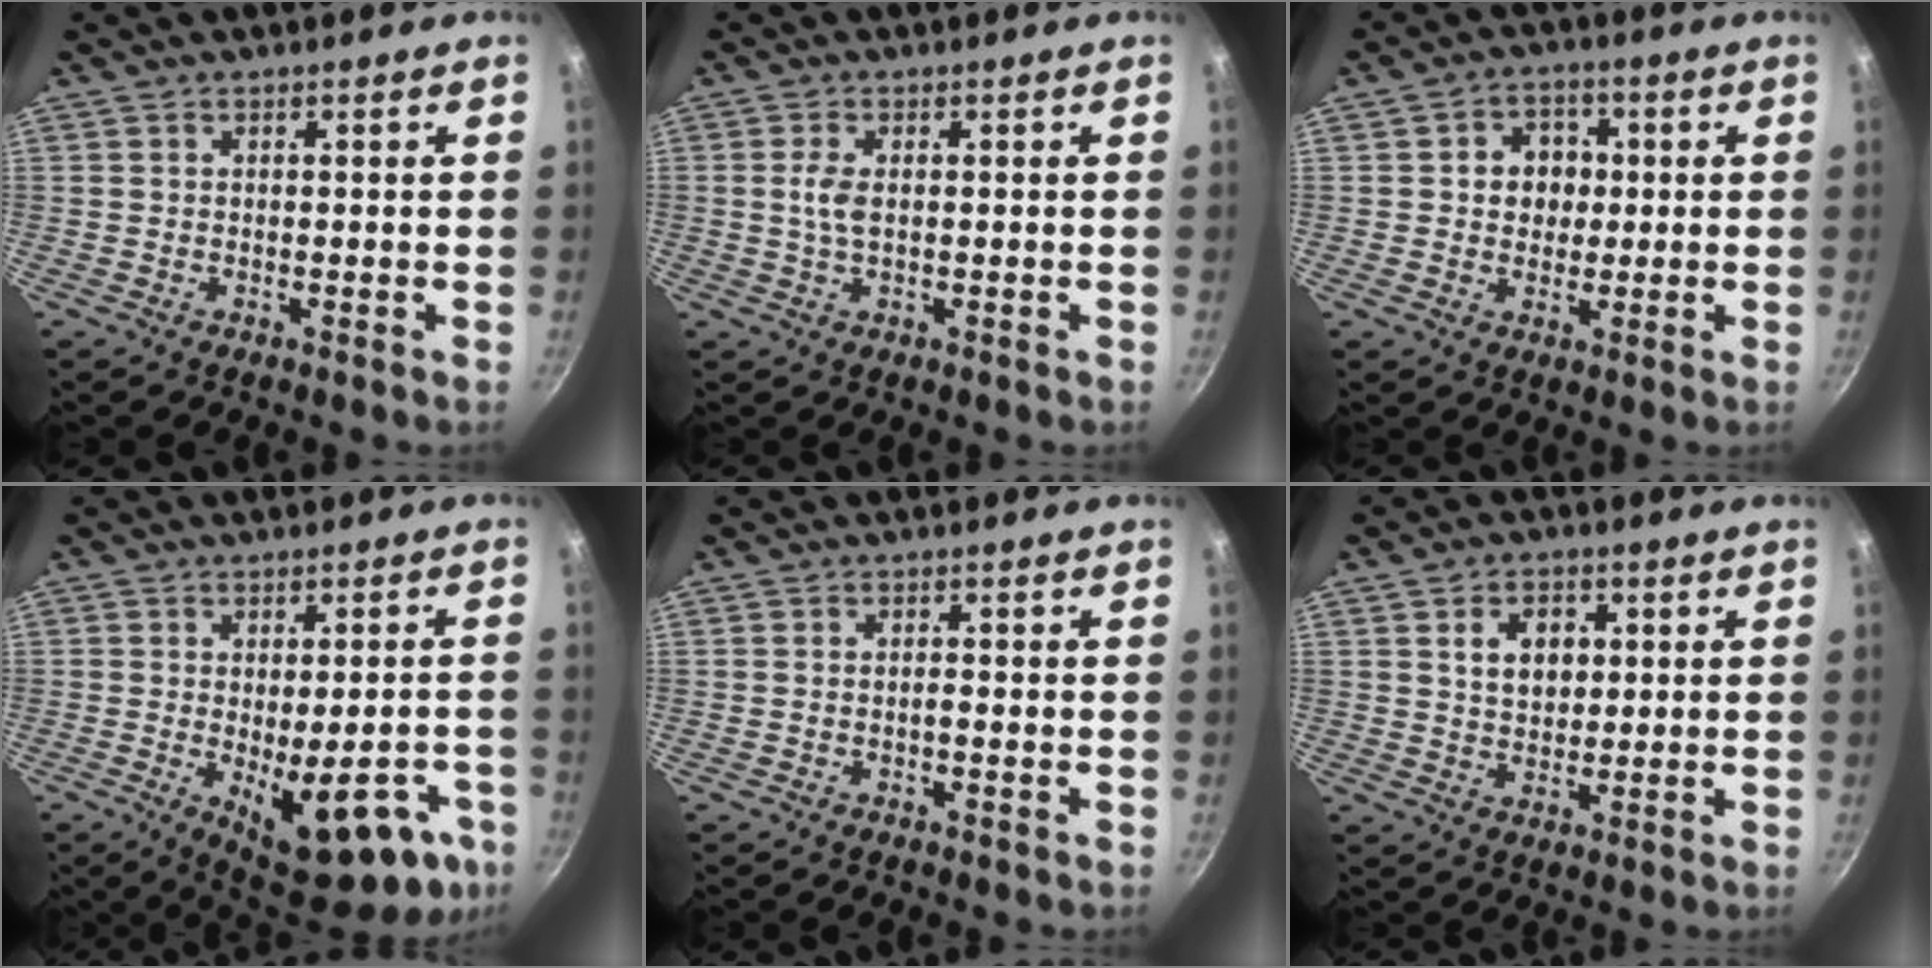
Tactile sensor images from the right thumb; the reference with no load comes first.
{"total": 3.1, "force": [0.2, 1.4, 2.7], "torque": [-0.060, 0.002, 0.003]}
{"total": 6.6, "force": [0.6, 5.7, 3.2], "torque": [-0.015, 0.006, 0.003]}
{"total": 18.2, "force": [-6.0, 7.8, 15.3], "torque": [-0.157, -0.009, -0.065]}
{"total": 0.8, "force": [-0.4, 0.2, 0.7], "torque": [-0.013, 0.007, -0.009]}
{"total": 6.2, "force": [1.6, 4.5, 3.9], "torque": [-0.043, -0.001, 0.028]}